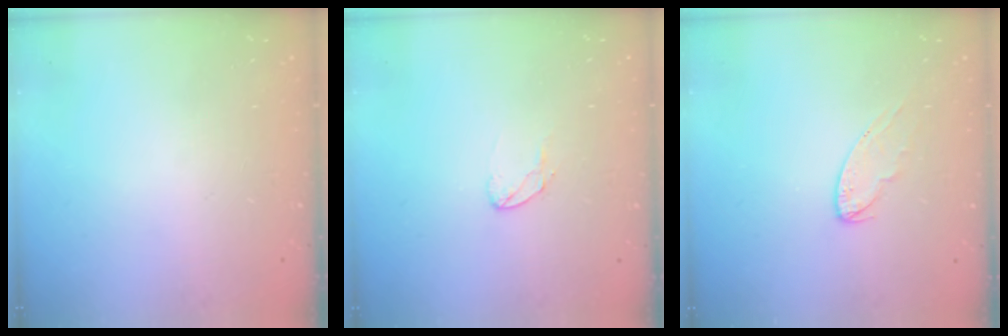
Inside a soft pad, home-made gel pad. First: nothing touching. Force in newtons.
{"total": 4.8, "press": 4.7, "slide": 0.3}
{"total": 6.3, "press": 6.3, "slide": 0.8}